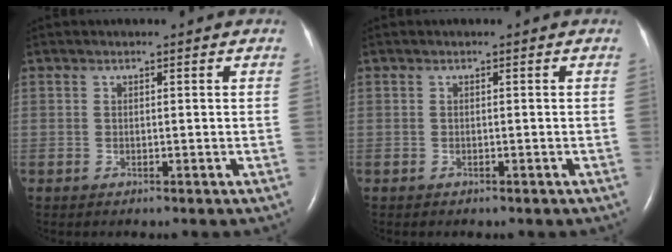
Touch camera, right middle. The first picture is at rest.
{"total": 0.0}